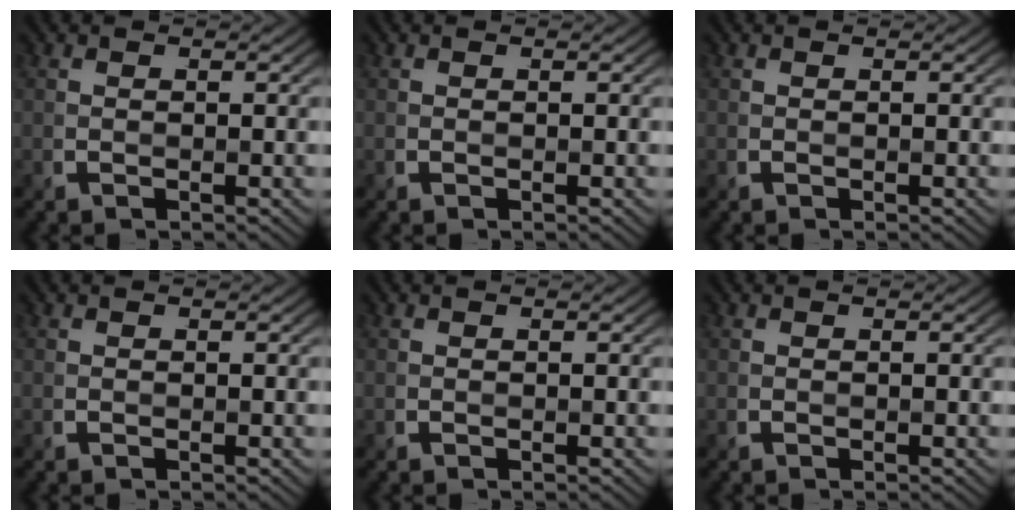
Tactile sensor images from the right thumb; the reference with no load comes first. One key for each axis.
{"total": 0.0}
{"total": 0.0}
{"total": 0.0}
{"total": 0.0}
{"total": 0.0}